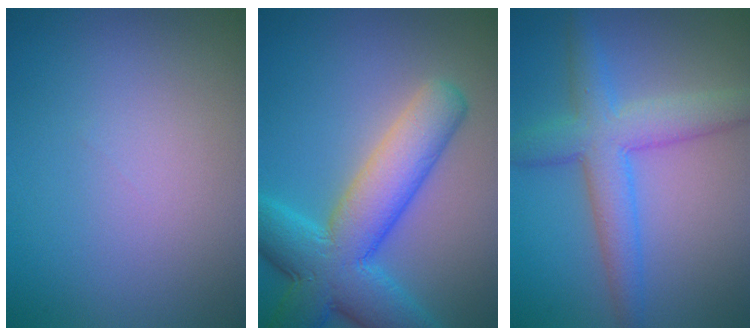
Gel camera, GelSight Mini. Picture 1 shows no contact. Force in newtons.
{"total": 9.4, "press": 9.4, "slide": 0.4}
{"total": 5.4, "press": 5.4, "slide": 0.1}